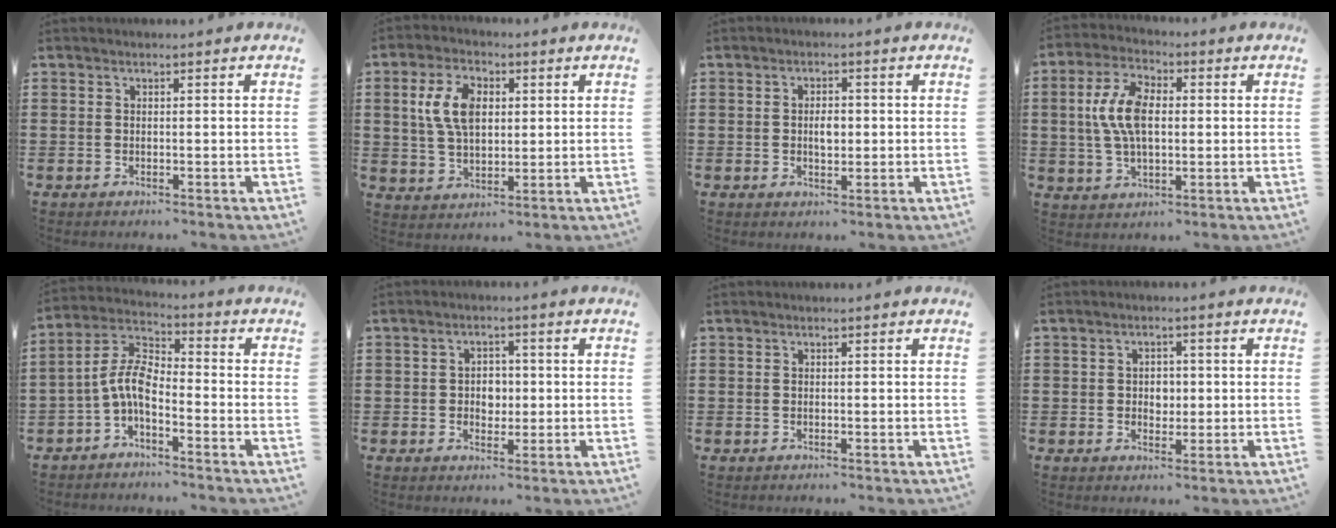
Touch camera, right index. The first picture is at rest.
{"total": 7.9, "force": [1.6, 4.8, 6.0], "torque": [-0.143, 0.014, 0.023]}
{"total": 2.5, "force": [0.0, 1.2, 2.2], "torque": [-0.034, 0.002, -0.003]}
{"total": 8.6, "force": [0.7, 4.5, 7.3], "torque": [-0.162, 0.011, 0.006]}
{"total": 6.3, "force": [-2.3, 2.7, 5.2], "torque": [-0.131, -0.009, -0.054]}
{"total": 3.0, "force": [-0.2, 2.4, 1.7], "torque": [-0.030, 0.005, -0.009]}
{"total": 0.0}
{"total": 2.3, "force": [0.0, 1.9, 1.3], "torque": [-0.021, 0.007, -0.004]}